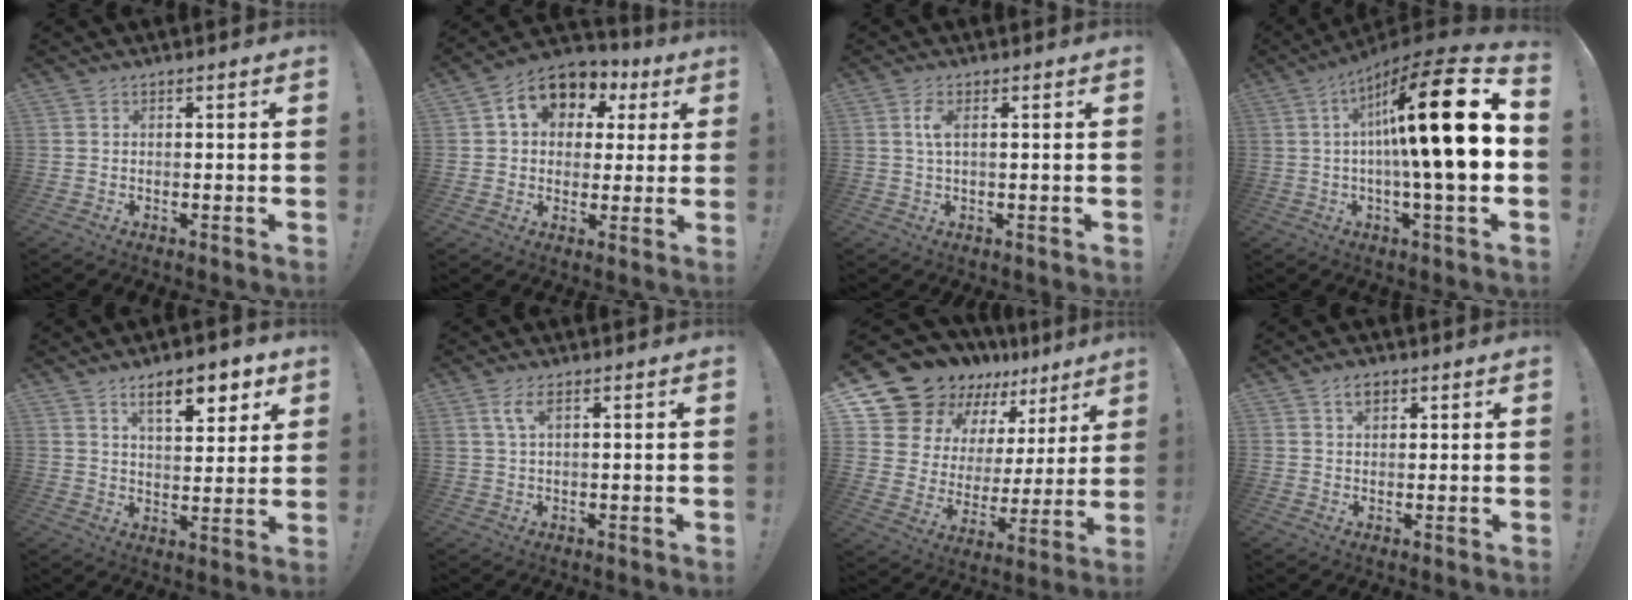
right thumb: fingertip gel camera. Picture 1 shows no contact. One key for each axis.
{"total": 11.7, "fx": 4.3, "fy": 8.8, "fz": 6.4, "tx": -0.096, "ty": -0.011, "tz": 0.083}
{"total": 3.5, "fx": 0.7, "fy": 1.0, "fz": 3.3, "tx": -0.063, "ty": -0.004, "tz": 0.008}
{"total": 22.7, "fx": 2.4, "fy": 2.9, "fz": 22.3, "tx": -0.356, "ty": -0.012, "tz": 0.021}
{"total": 11.2, "fx": 6.6, "fy": 4.1, "fz": 8.1, "tx": -0.112, "ty": -0.028, "tz": 0.109}
{"total": 4.0, "fx": 1.8, "fy": 1.1, "fz": 3.4, "tx": -0.064, "ty": 0.000, "tz": 0.032}
{"total": 16.8, "fx": 14.8, "fy": 7.0, "fz": 3.8, "tx": -0.075, "ty": -0.121, "tz": 0.283}
{"total": 3.6, "fx": 2.2, "fy": 2.1, "fz": 2.0, "tx": -0.022, "ty": -0.003, "tz": 0.036}